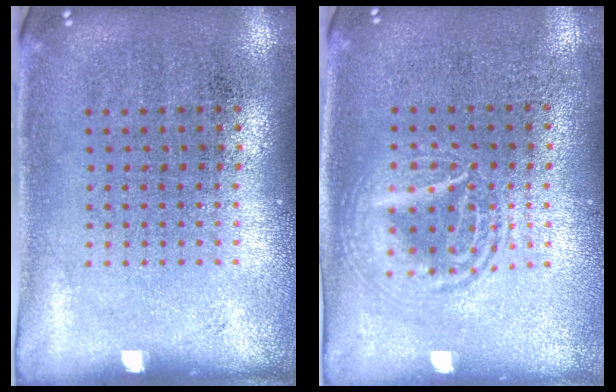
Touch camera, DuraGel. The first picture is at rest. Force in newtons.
{"total": 1.6, "press": 1.6, "slide": 0.2}